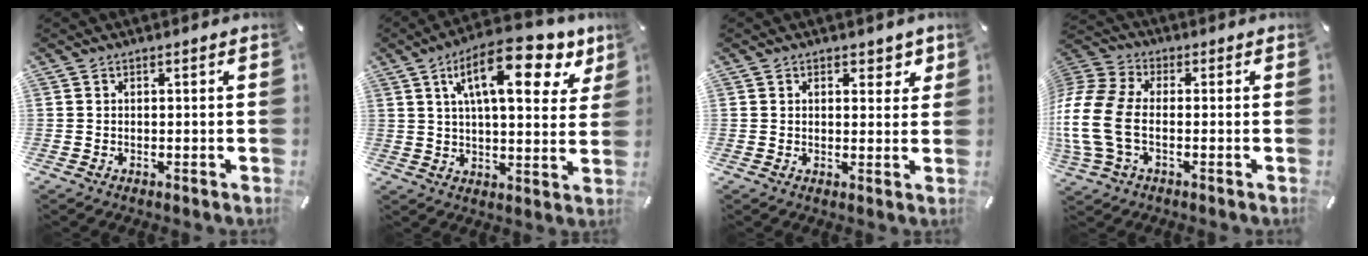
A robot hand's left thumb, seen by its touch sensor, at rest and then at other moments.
{"total": 18.7, "force": [9.2, 7.7, 14.4], "torque": [-0.222, -0.029, 0.143]}
{"total": 3.4, "force": [1.7, 2.3, 1.8], "torque": [-0.008, -0.005, 0.022]}
{"total": 13.2, "force": [-2.3, 8.7, 9.7], "torque": [-0.221, 0.007, -0.039]}